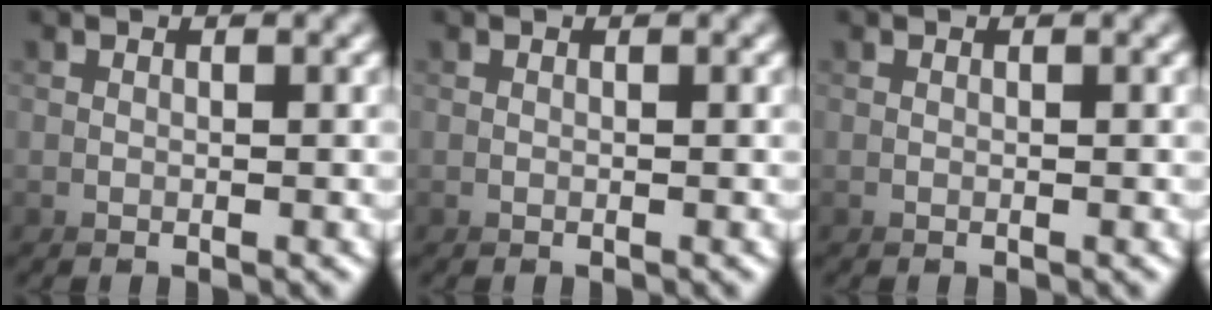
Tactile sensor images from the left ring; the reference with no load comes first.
{"total": 0.0}
{"total": 0.0}